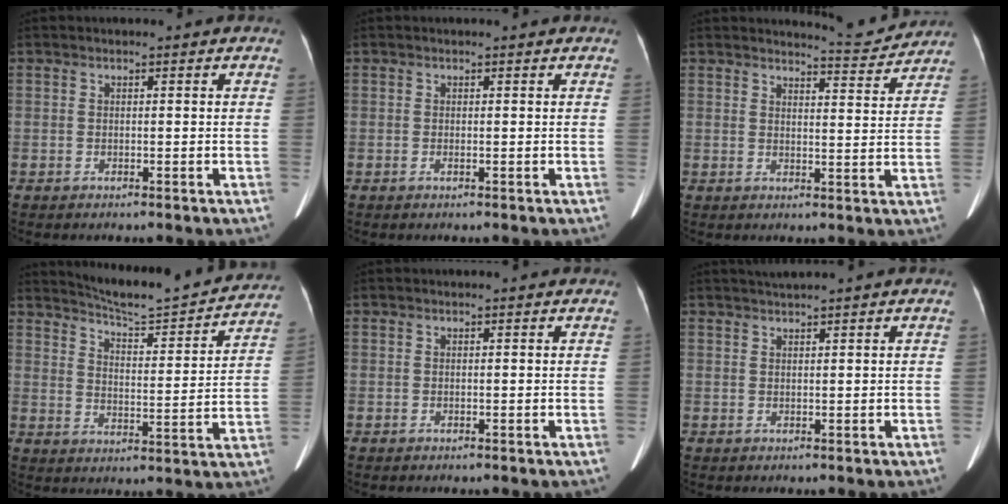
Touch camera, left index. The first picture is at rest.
{"total": 0.5, "force": [0.0, 0.0, 0.5], "torque": [-0.015, 0.000, 0.000]}
{"total": 5.2, "force": [5.2, -0.2, -0.3], "torque": [-0.009, -0.024, 0.065]}
{"total": 17.2, "force": [16.3, 1.3, 5.1], "torque": [-0.082, -0.035, 0.217]}
{"total": 0.0}
{"total": 1.4, "force": [1.1, -0.6, 0.5], "torque": [-0.012, 0.004, 0.028]}